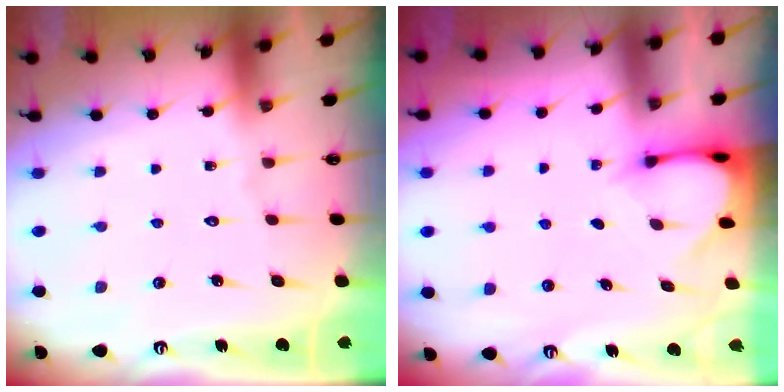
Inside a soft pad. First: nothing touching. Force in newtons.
{"total": 3.2, "press": 3.2, "slide": 0.2}